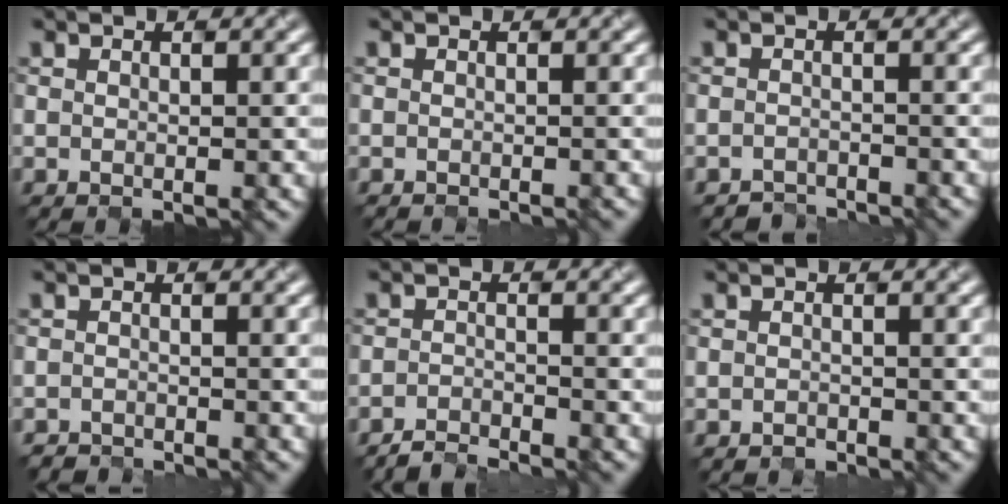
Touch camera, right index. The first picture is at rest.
{"total": 0.0}
{"total": 2.1, "force": [-1.9, -0.2, -0.9], "torque": [0.020, -0.007, -0.036]}
{"total": 1.2, "force": [-1.0, -0.2, -0.6], "torque": [0.014, -0.006, -0.025]}
{"total": 2.1, "force": [-2.1, 0.0, 0.0], "torque": [0.009, -0.003, -0.049]}
{"total": 0.7, "force": [-0.4, -0.1, -0.6], "torque": [0.006, -0.001, -0.010]}